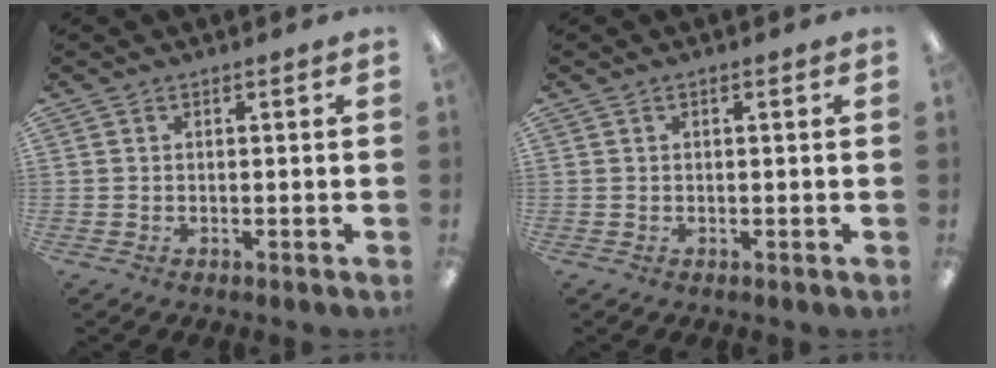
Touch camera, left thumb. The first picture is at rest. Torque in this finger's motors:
{"motor_torque": [0.08, -0.05, -0.23, 0.11, 0.03]}